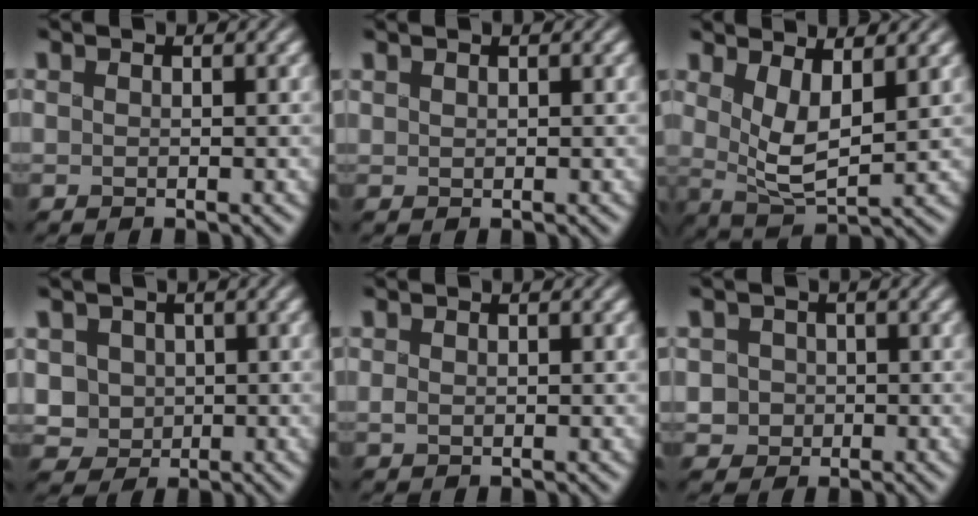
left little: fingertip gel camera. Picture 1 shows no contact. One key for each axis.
{"total": 0.0}
{"total": 3.9, "fx": 1.0, "fy": 1.6, "fz": 3.4, "tx": -0.081, "ty": -0.016, "tz": 0.030}
{"total": 3.5, "fx": 0.0, "fy": 3.3, "fz": 1.2, "tx": -0.065, "ty": 0.001, "tz": 0.015}
{"total": 0.0}
{"total": 1.6, "fx": -0.6, "fy": 1.5, "fz": -0.1, "tx": -0.014, "ty": -0.005, "tz": -0.001}